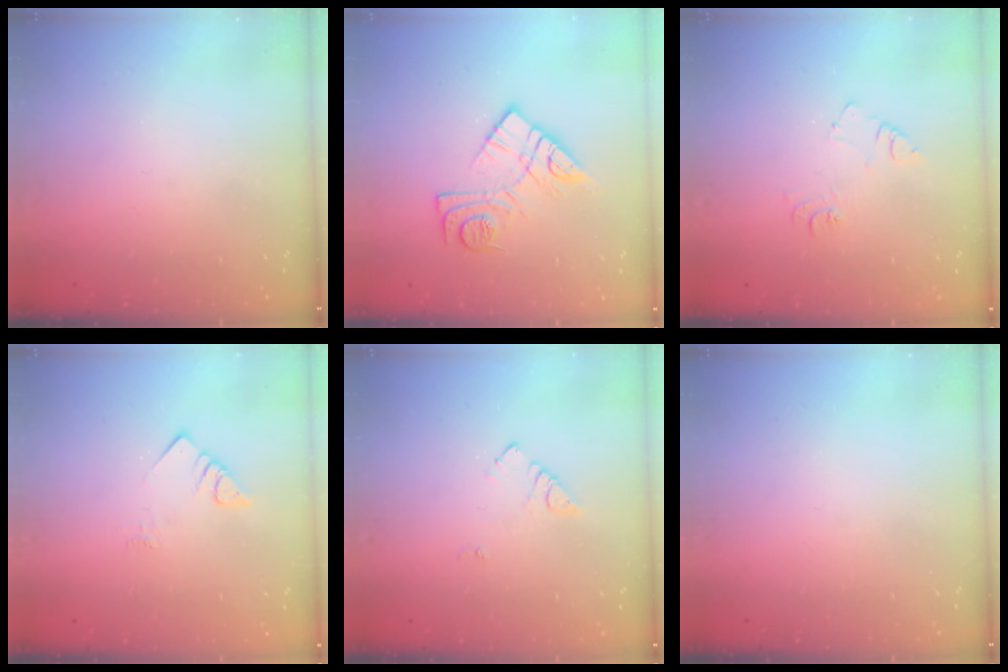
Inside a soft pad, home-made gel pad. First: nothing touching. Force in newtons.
{"total": 12.0, "press": 12.0, "slide": 0.9}
{"total": 6.7, "press": 6.7, "slide": 0.8}
{"total": 3.6, "press": 3.6, "slide": 0.5}
{"total": 4.0, "press": 4.0, "slide": 0.5}
{"total": 0.0}